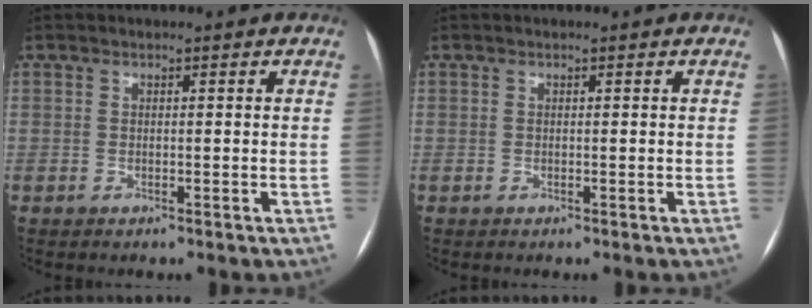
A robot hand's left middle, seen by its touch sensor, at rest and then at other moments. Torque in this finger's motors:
{"motor_torque": [0.02, 0.01, -0.01, -0.01]}